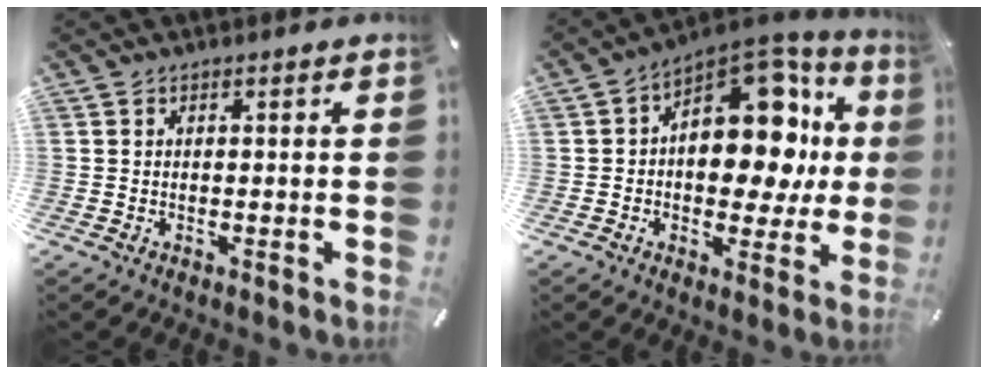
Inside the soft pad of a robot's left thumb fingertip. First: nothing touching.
{"total": 17.3, "force": [3.7, 11.4, 12.5], "torque": [-0.150, -0.039, 0.064]}